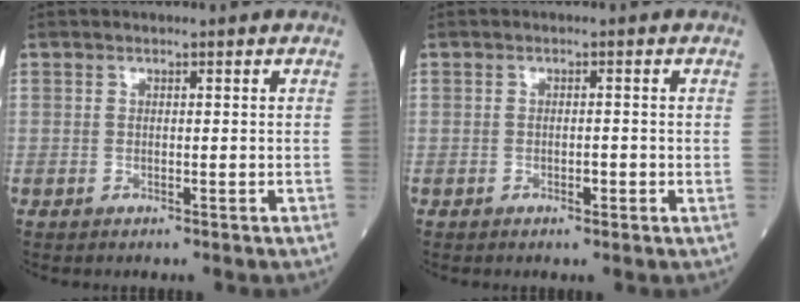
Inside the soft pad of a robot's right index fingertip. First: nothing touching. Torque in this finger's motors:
{"motor_torque": [-0.11, -0.02, -0.01, -0.01]}